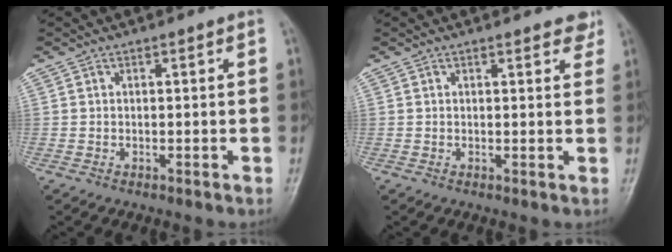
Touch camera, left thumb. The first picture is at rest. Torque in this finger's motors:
{"motor_torque": [-0.18, 0.13, -0.13, 0.10, 0.04]}